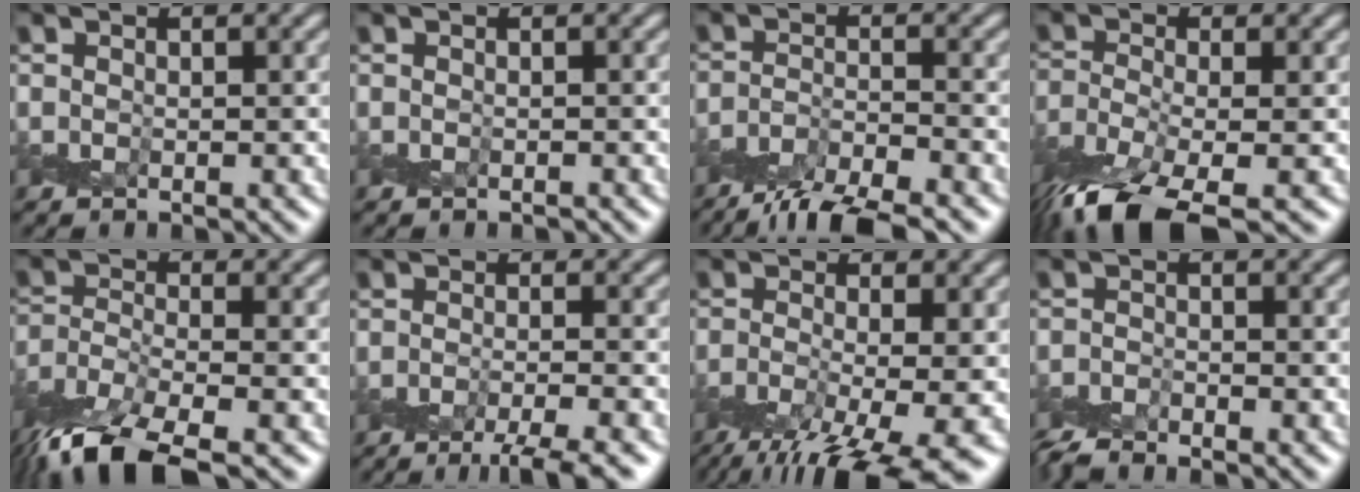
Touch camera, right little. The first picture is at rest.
{"total": 0.6, "force": [-0.5, 0.1, 0.1], "torque": [-0.004, 0.001, -0.010]}
{"total": 6.0, "force": [-5.2, 0.8, 2.8], "torque": [-0.043, -0.009, -0.097]}
{"total": 8.1, "force": [-5.7, 2.5, 5.2], "torque": [-0.109, -0.023, -0.114]}
{"total": 8.7, "force": [-6.6, 2.3, 5.1], "torque": [-0.107, -0.019, -0.132]}
{"total": 4.2, "force": [-3.1, 0.2, 2.9], "torque": [-0.036, -0.003, -0.057]}
{"total": 10.1, "force": [-6.1, 2.7, 7.7], "torque": [-0.139, -0.029, -0.102]}
{"total": 2.5, "force": [-2.5, -0.1, 0.2], "torque": [-0.007, -0.008, -0.058]}